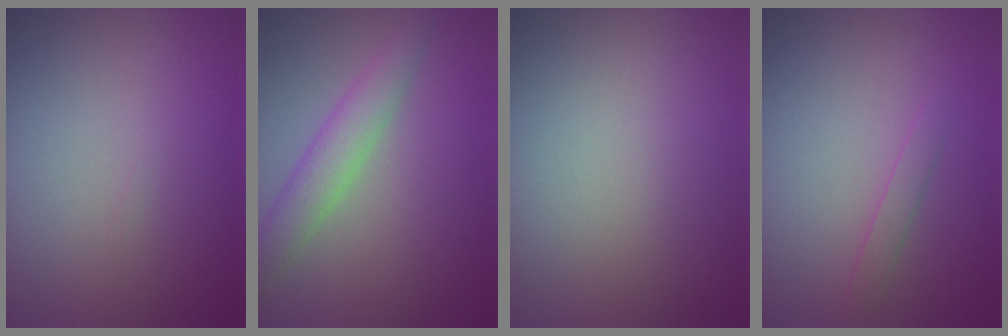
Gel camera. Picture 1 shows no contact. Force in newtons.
{"total": 2.4, "press": 2.4, "slide": 0.2}
{"total": 0.0}
{"total": 0.9, "press": 0.9, "slide": 0.1}